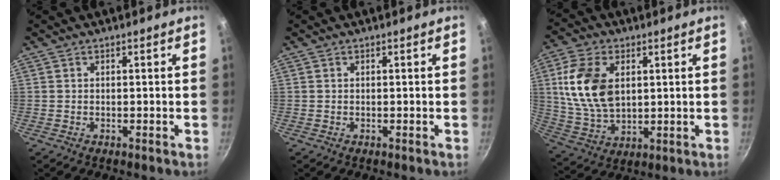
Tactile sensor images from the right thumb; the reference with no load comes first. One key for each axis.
{"total": 0.0}
{"total": 14.3, "fx": 3.1, "fy": 9.1, "fz": 10.6, "tx": -0.190, "ty": -0.013, "tz": 0.068}